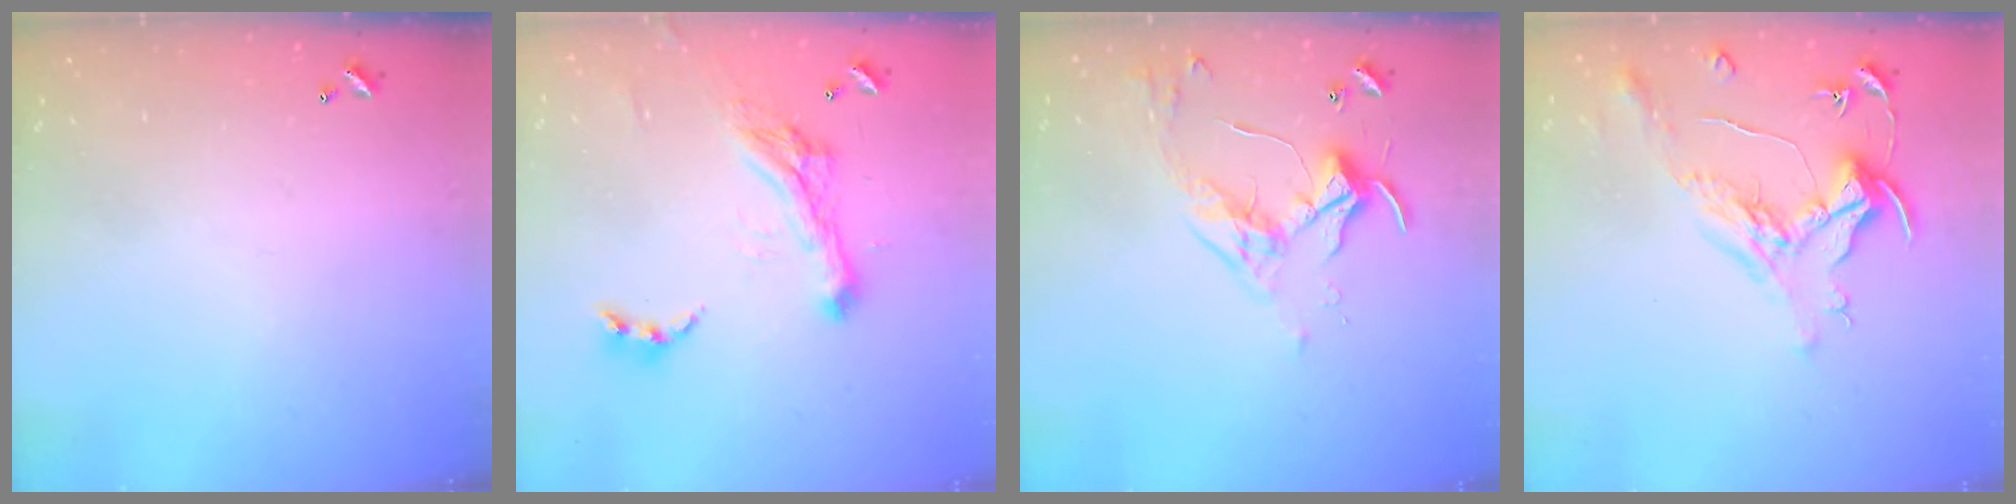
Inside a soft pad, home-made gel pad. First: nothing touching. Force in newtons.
{"total": 5.7, "press": 5.4, "slide": 1.7}
{"total": 3.7, "press": 3.6, "slide": 0.7}
{"total": 1.5, "press": 1.3, "slide": 0.7}